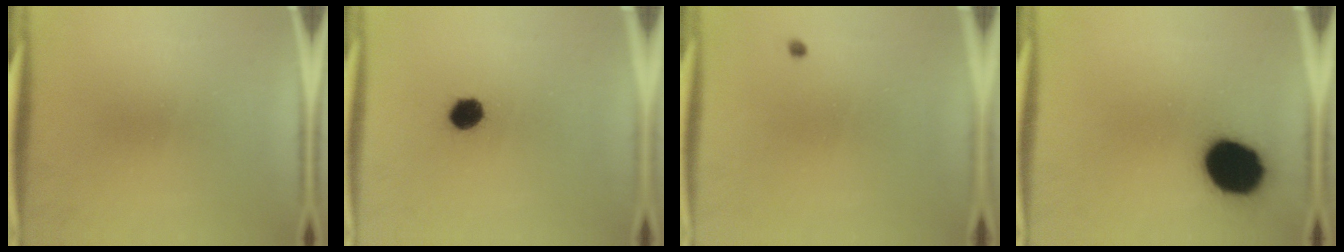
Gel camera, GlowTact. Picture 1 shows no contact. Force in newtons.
{"total": 4.7}
{"total": 0.5}
{"total": 15.9}